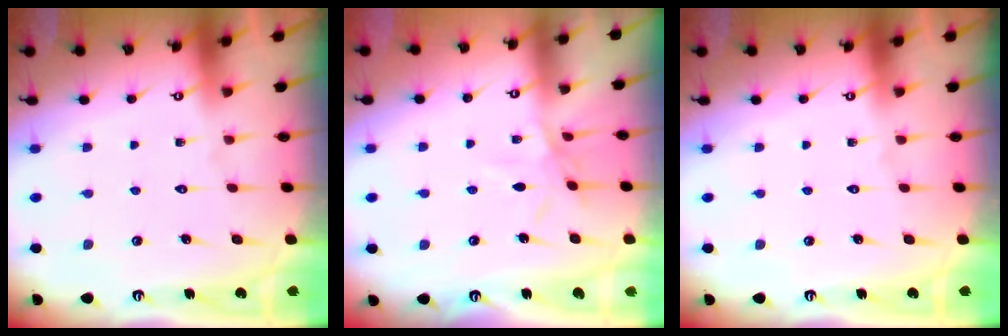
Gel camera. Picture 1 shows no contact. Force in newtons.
{"total": 4.5, "press": 4.5, "slide": 0.6}
{"total": 0.0}